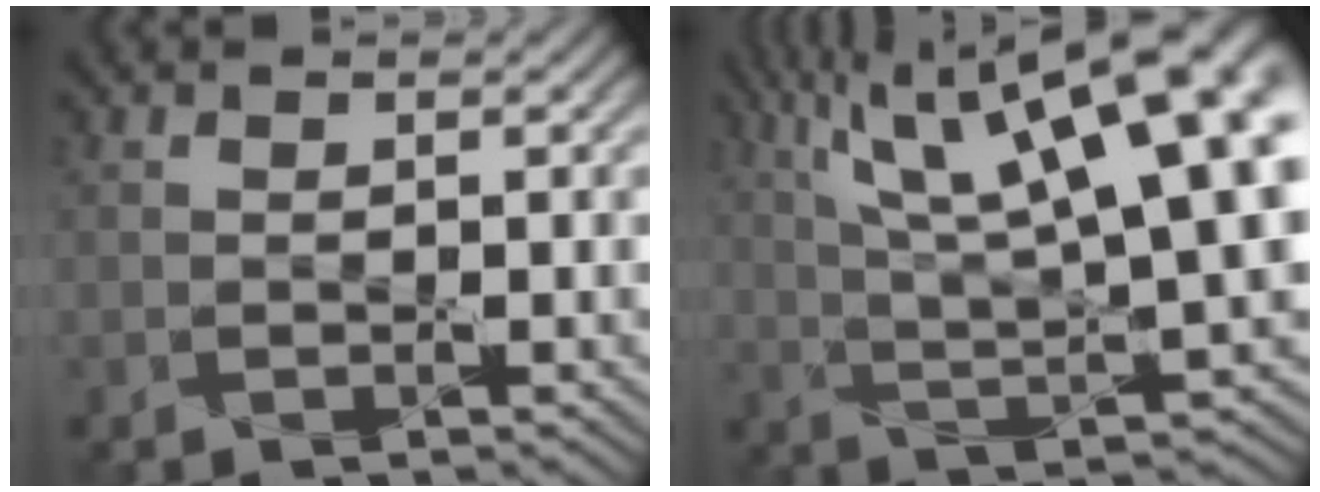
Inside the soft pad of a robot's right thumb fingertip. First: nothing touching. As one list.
[{"total": 19.0, "force": [7.6, 5.5, 16.5], "torque": [-0.255, 0.048, 0.124]}]